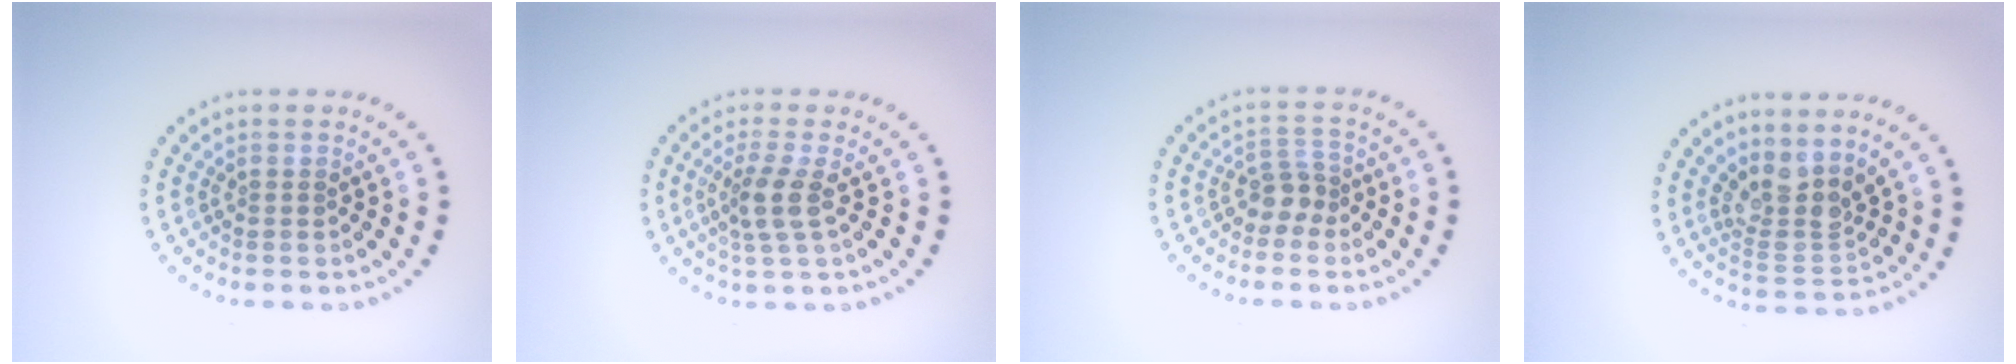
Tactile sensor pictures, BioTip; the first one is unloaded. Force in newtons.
{"total": 2.6, "press": 2.0, "slide": 1.7}
{"total": 2.1, "press": 1.6, "slide": 1.3}
{"total": 3.6, "press": 2.7, "slide": 2.3}